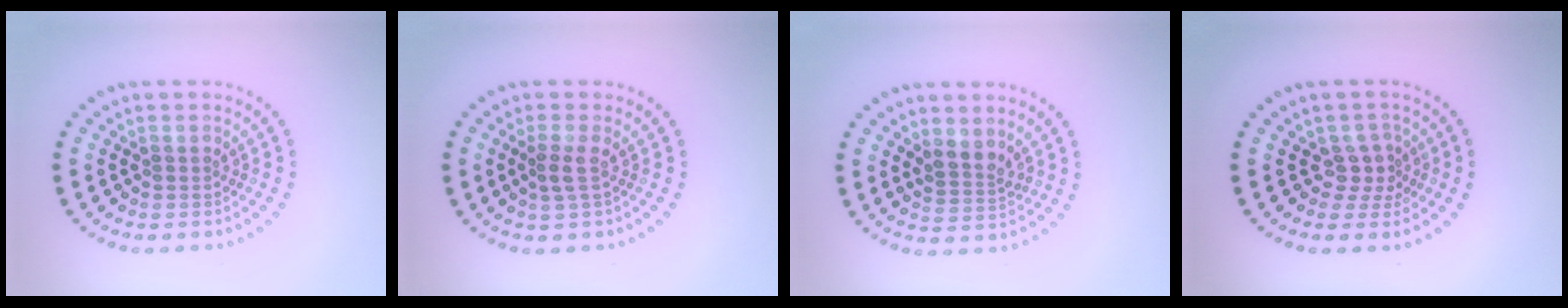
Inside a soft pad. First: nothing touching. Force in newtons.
{"total": 1.5, "press": 1.1, "slide": 1.1}
{"total": 2.2, "press": 1.8, "slide": 1.3}
{"total": 2.3, "press": 1.5, "slide": 1.7}